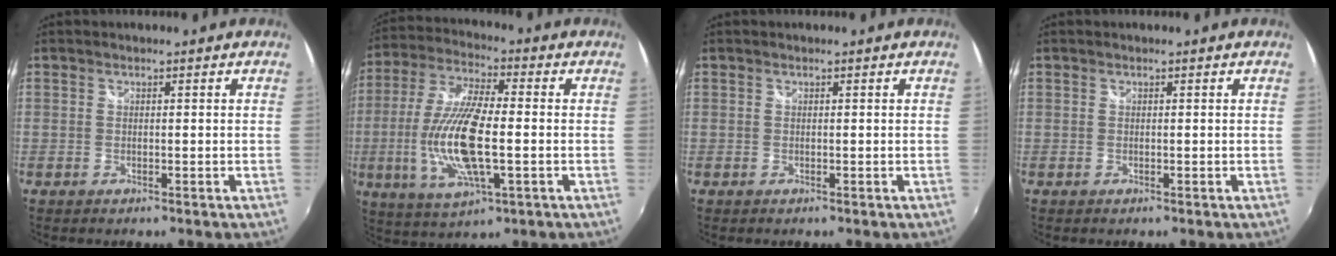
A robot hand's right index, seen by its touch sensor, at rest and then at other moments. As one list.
[{"total": 16.0, "force": [-2.5, 4.7, 15.1], "torque": [-0.310, -0.010, -0.046]}, {"total": 0.0}, {"total": 0.0}]